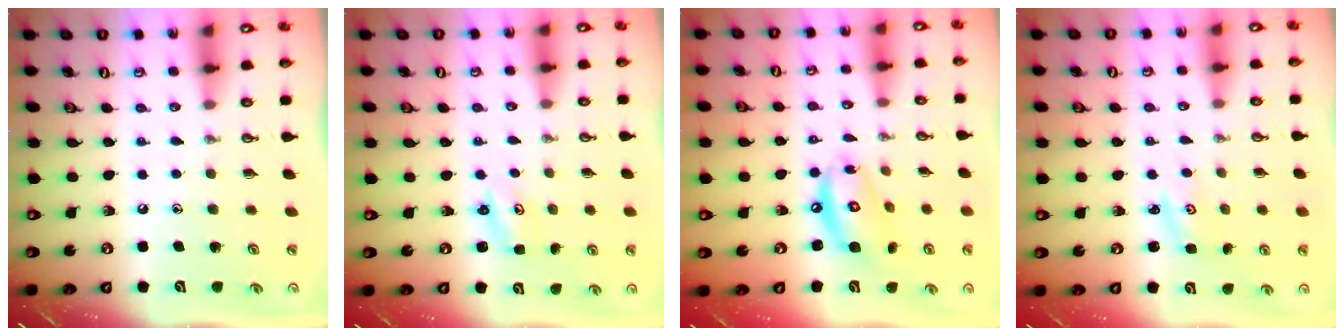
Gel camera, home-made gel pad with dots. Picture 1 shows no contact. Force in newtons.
{"total": 1.9, "press": 1.9, "slide": 0.3}
{"total": 12.0, "press": 11.9, "slide": 1.2}
{"total": 2.7, "press": 2.7, "slide": 0.4}